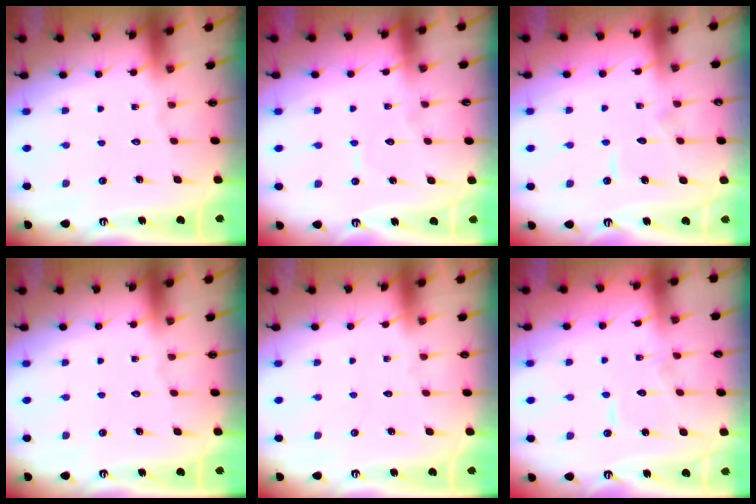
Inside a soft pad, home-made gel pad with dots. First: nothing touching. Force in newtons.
{"total": 4.3, "press": 4.3, "slide": 0.2}
{"total": 5.2, "press": 5.2, "slide": 0.5}
{"total": 0.0}
{"total": 0.0}
{"total": 6.9, "press": 6.9, "slide": 0.2}